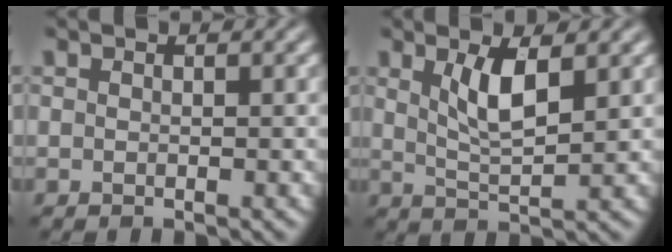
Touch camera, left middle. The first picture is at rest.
{"total": 3.8, "force": [1.1, 1.2, 3.4], "torque": [-0.075, -0.008, 0.024]}